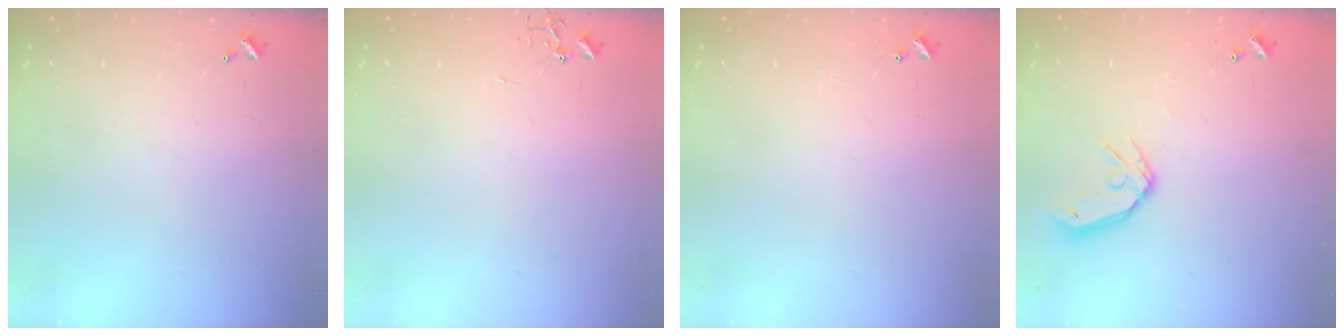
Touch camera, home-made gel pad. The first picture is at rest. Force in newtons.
{"total": 0.0}
{"total": 4.1, "press": 4.1, "slide": 0.5}
{"total": 11.2, "press": 11.0, "slide": 1.8}